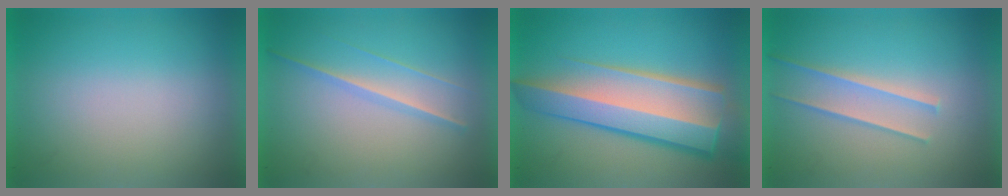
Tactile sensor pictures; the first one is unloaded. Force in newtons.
{"total": 1.3}
{"total": 8.8}
{"total": 1.5}